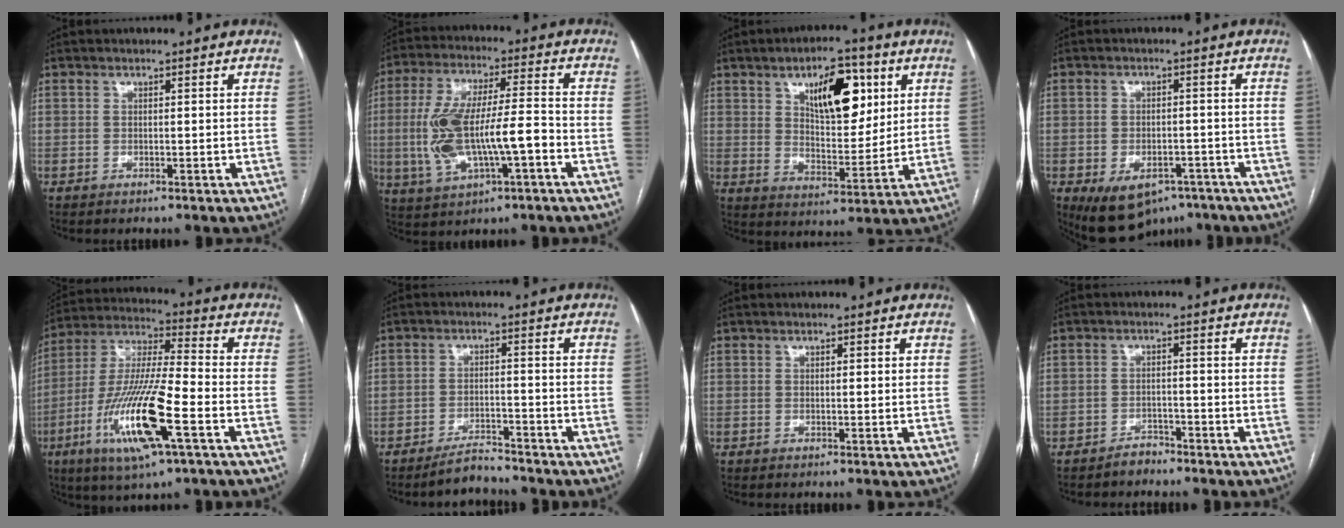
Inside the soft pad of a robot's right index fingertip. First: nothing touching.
{"total": 14.0, "force": [-2.9, 3.9, 13.1], "torque": [-0.263, 0.017, -0.041]}
{"total": 12.3, "force": [5.2, 5.2, 9.9], "torque": [-0.152, 0.011, 0.089]}
{"total": 9.7, "force": [-5.9, 5.9, 5.0], "torque": [-0.075, 0.009, -0.078]}
{"total": 17.7, "force": [-6.6, 1.9, 16.3], "torque": [-0.335, -0.019, -0.119]}
{"total": 3.8, "force": [-3.6, 0.7, 0.8], "torque": [-0.014, -0.008, -0.062]}
{"total": 0.7, "force": [0.4, 0.2, 0.5], "torque": [-0.010, -0.001, 0.004]}
{"total": 2.1, "force": [-1.9, 0.8, 0.1], "torque": [0.001, 0.001, -0.032]}